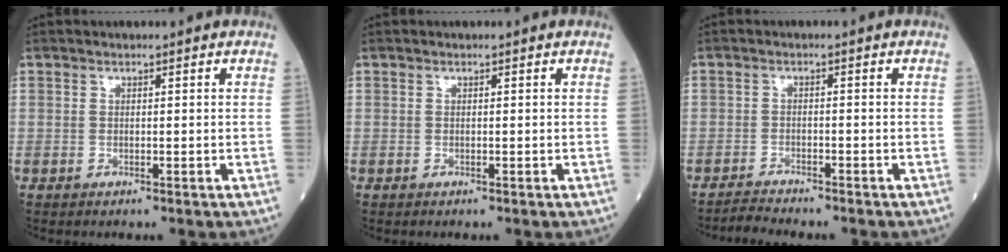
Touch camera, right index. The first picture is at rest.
{"total": 0.0}
{"total": 2.5, "force": [-2.5, -0.3, 0.1], "torque": [-0.007, -0.012, -0.044]}